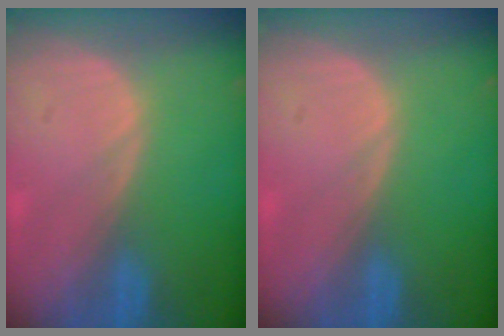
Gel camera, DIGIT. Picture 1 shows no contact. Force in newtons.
{"total": 0.0}